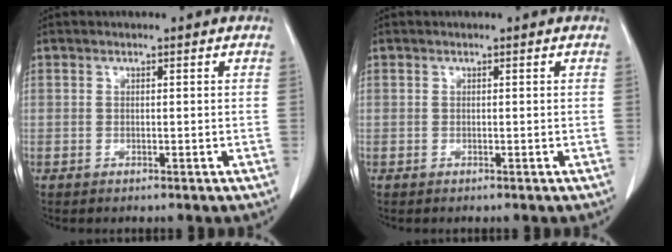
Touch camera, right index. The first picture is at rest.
{"total": 0.0}